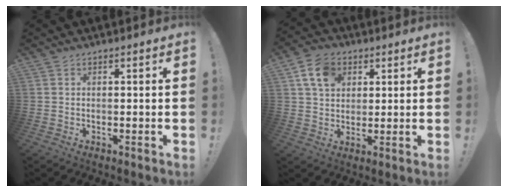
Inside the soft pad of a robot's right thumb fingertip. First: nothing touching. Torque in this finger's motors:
{"motor_torque": [0.57, 1.86, -0.01, 0.17, 0.02]}